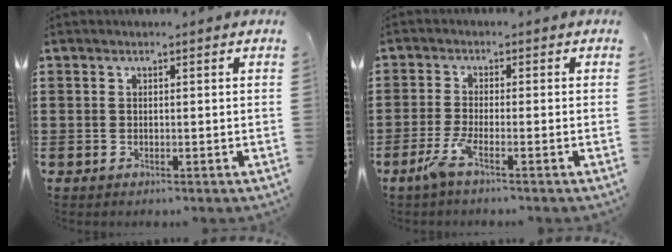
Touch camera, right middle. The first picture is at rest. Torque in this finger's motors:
{"motor_torque": [0.86, -0.64, 0.29, 0.06]}